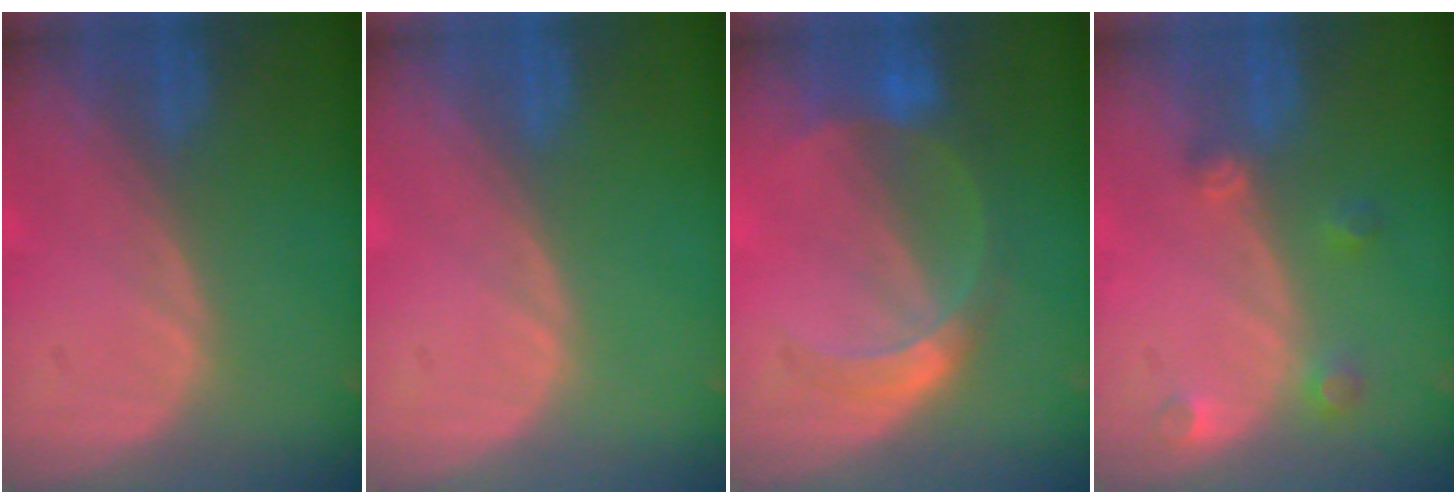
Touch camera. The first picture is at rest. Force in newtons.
{"total": 0.0}
{"total": 6.1, "press": 5.5, "slide": 2.8}
{"total": 2.6, "press": 2.6, "slide": 0.2}